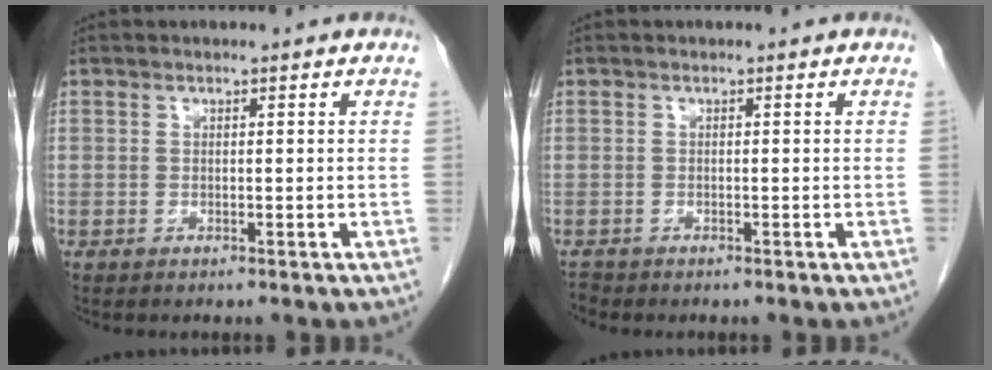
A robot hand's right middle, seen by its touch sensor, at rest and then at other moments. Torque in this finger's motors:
{"motor_torque": [-0.20, -0.02, -0.04, -0.02]}